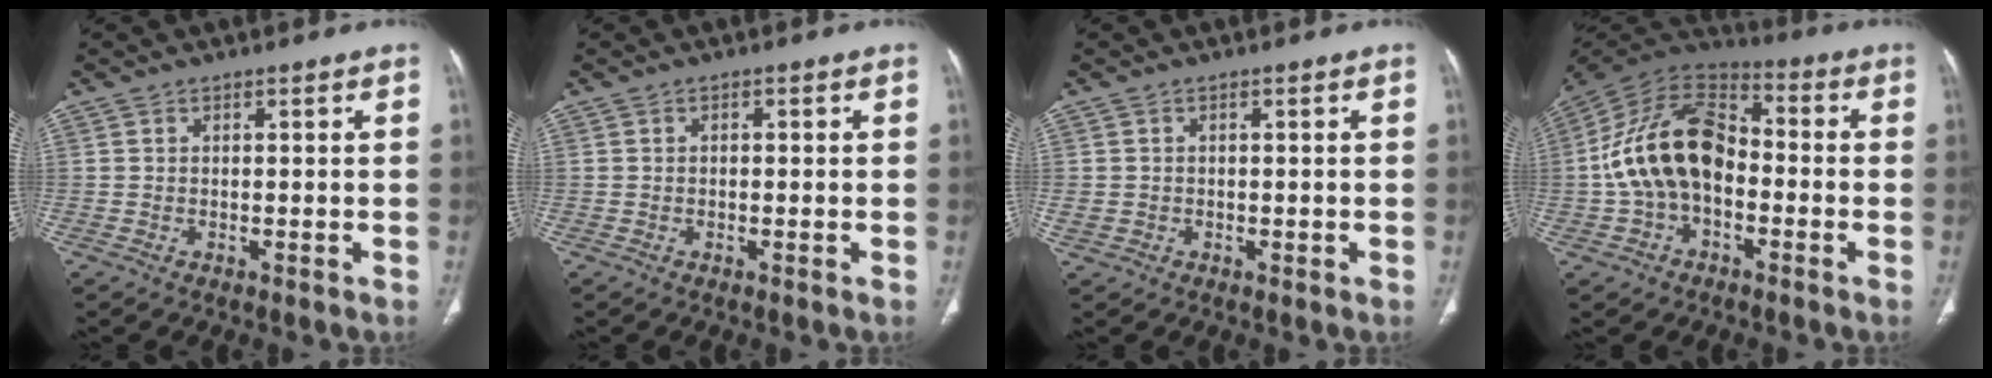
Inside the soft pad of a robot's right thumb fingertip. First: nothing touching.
{"total": 0.5, "force": [0.0, 0.4, 0.4], "torque": [-0.005, 0.001, -0.003]}
{"total": 2.2, "force": [-0.2, 1.9, 0.9], "torque": [-0.019, 0.004, 0.002]}
{"total": 17.8, "force": [-2.1, 11.5, 13.4], "torque": [-0.239, 0.046, -0.044]}